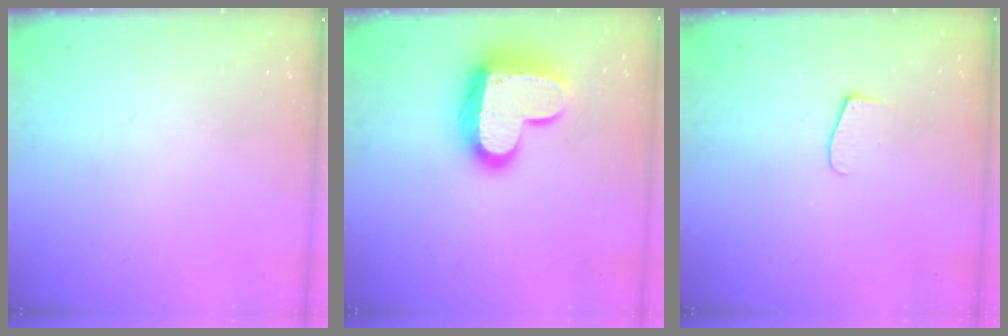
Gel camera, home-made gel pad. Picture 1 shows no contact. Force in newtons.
{"total": 16.3, "press": 16.2, "slide": 1.4}
{"total": 5.3, "press": 5.2, "slide": 0.6}